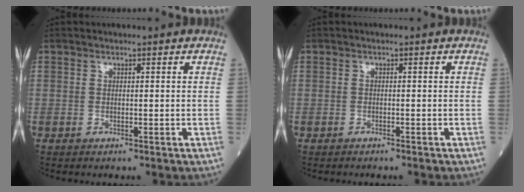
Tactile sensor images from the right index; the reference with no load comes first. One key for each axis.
{"total": 1.1, "fx": -1.1, "fy": 0.1, "fz": 0.2, "tx": -0.006, "ty": -0.003, "tz": -0.015}